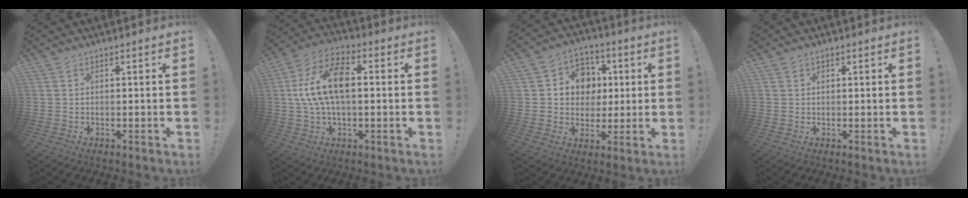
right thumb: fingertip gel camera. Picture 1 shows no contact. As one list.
[{"total": 15.1, "force": [1.5, 8.6, 12.3], "torque": [-0.220, 0.012, 0.028]}, {"total": 11.2, "force": [1.4, 10.4, 3.9], "torque": [-0.047, 0.001, 0.037]}, {"total": 1.1, "force": [0.6, 0.9, 0.1], "torque": [-0.002, 0.002, 0.011]}]